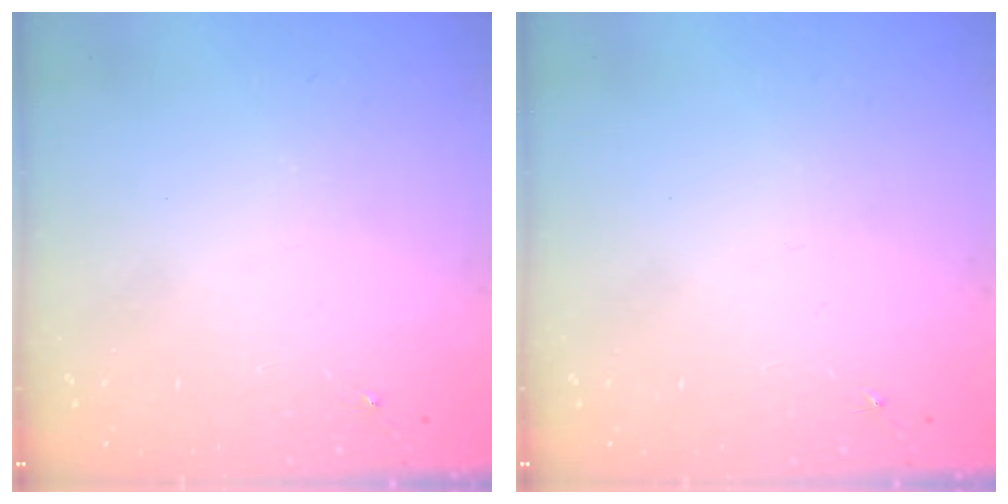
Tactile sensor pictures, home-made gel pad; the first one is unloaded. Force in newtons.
{"total": 0.0}